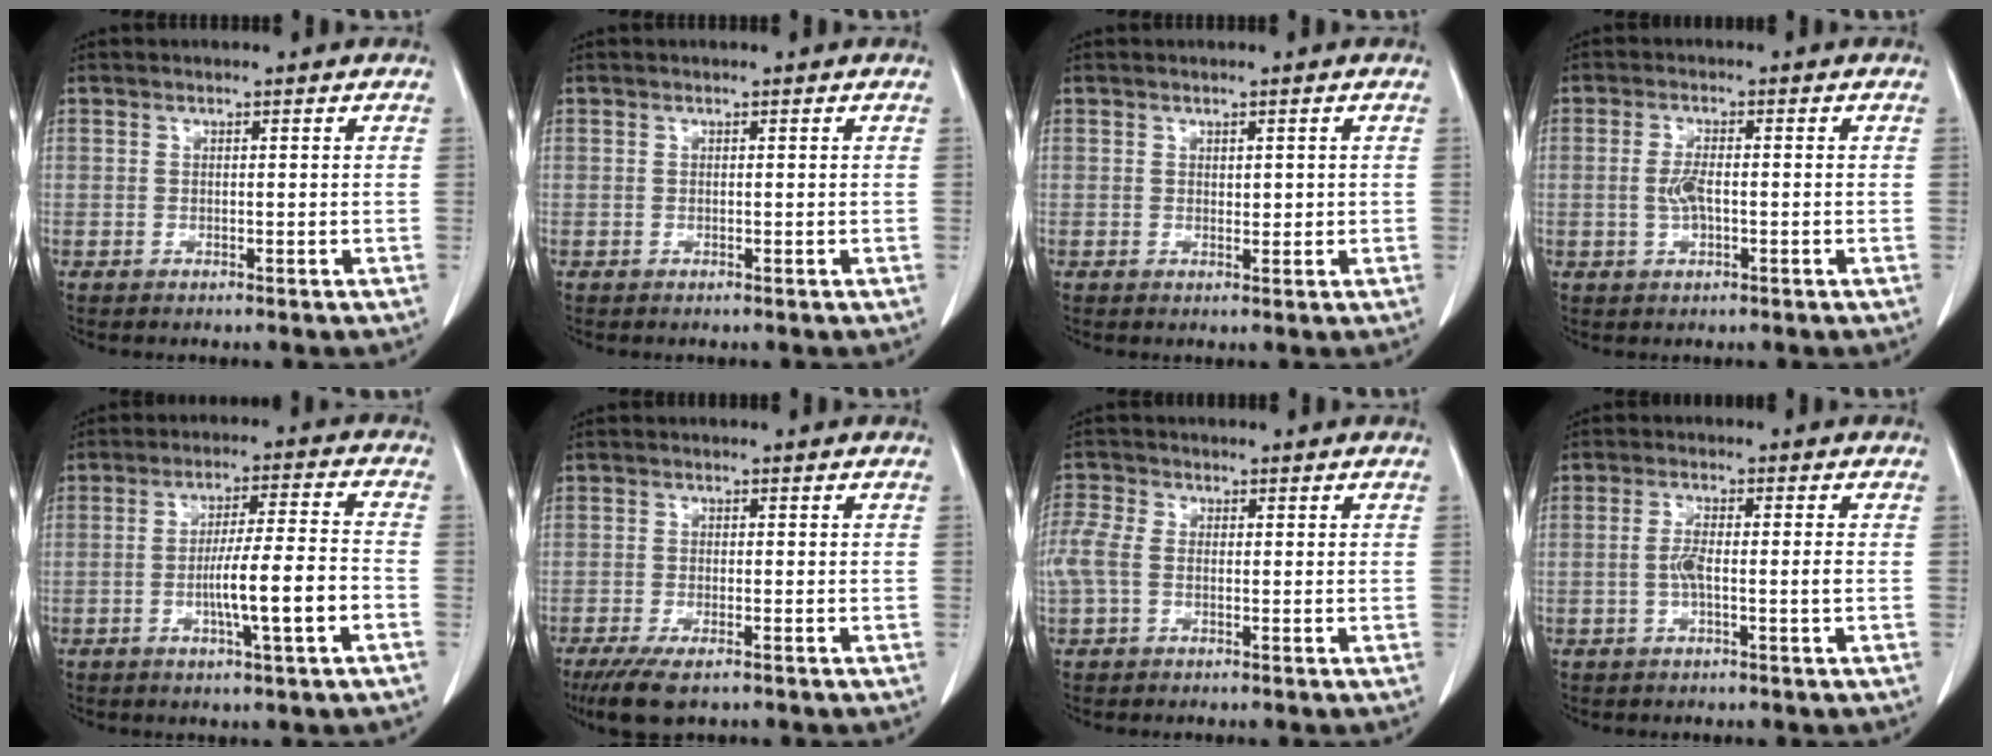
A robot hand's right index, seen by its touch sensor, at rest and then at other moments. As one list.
[{"total": 0.0}, {"total": 1.2, "force": [0.2, 0.7, 0.9], "torque": [-0.012, -0.002, 0.006]}, {"total": 3.2, "force": [-0.4, 1.0, 3.0], "torque": [-0.068, 0.001, -0.007]}, {"total": 9.6, "force": [-3.1, 0.0, 9.0], "torque": [-0.151, 0.004, -0.052]}, {"total": 5.9, "force": [-4.1, 1.5, 3.9], "torque": [-0.067, -0.013, -0.065]}, {"total": 5.8, "force": [-0.5, 3.8, 4.3], "torque": [-0.136, 0.020, -0.010]}, {"total": 3.7, "force": [-0.8, 0.2, 3.7], "torque": [-0.072, 0.004, -0.014]}]